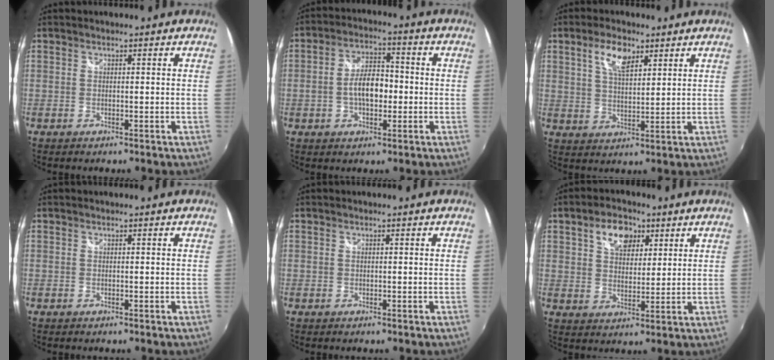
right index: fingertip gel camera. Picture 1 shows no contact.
{"total": 7.7, "force": [-1.3, 4.0, 6.5], "torque": [-0.119, 0.012, -0.019]}
{"total": 6.4, "force": [3.5, 2.8, 4.5], "torque": [-0.082, 0.009, 0.065]}
{"total": 0.0}
{"total": 0.0}
{"total": 8.1, "force": [4.1, 5.2, 4.7], "torque": [-0.073, 0.019, 0.068]}